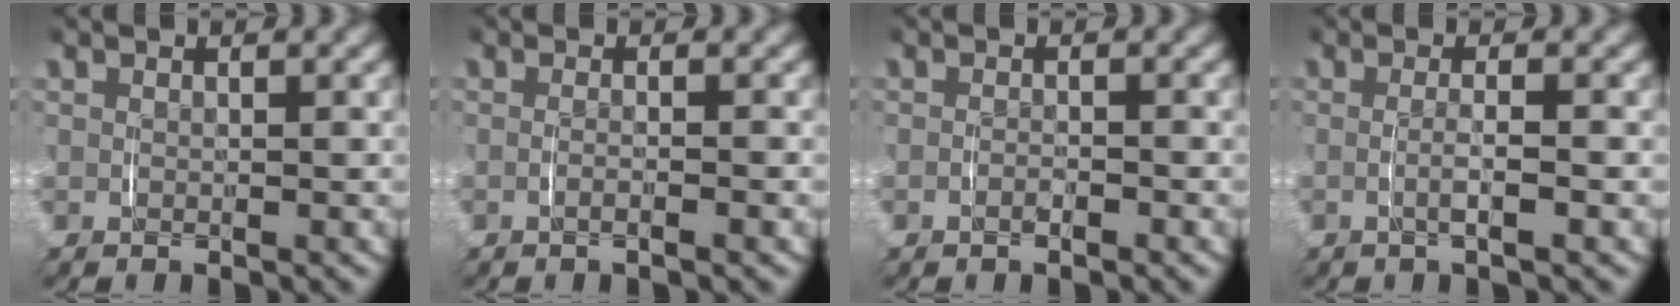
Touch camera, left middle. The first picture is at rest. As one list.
[{"total": 1.0, "force": [-0.5, -0.2, 0.8], "torque": [-0.019, -0.001, -0.010]}, {"total": 0.9, "force": [-0.7, 0.3, 0.5], "torque": [-0.008, 0.000, -0.013]}, {"total": 1.8, "force": [-0.6, -0.1, 1.7], "torque": [-0.029, -0.001, -0.010]}]